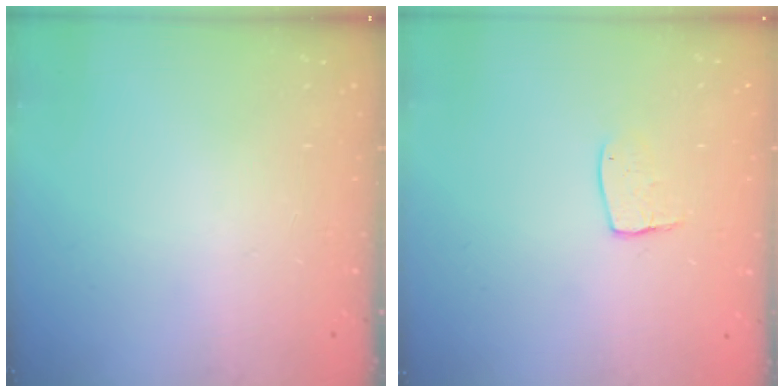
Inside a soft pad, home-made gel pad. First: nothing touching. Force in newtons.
{"total": 6.6, "press": 6.6, "slide": 0.4}